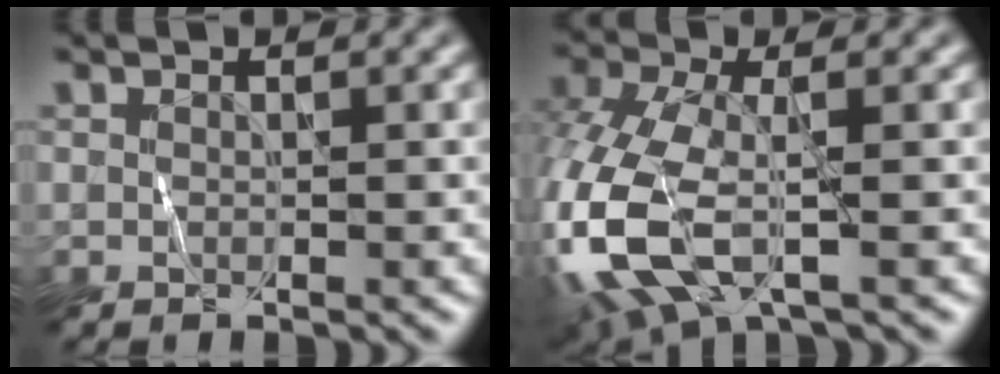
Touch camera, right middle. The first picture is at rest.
{"total": 9.4, "force": [-2.9, 4.4, 7.8], "torque": [-0.202, -0.008, -0.071]}